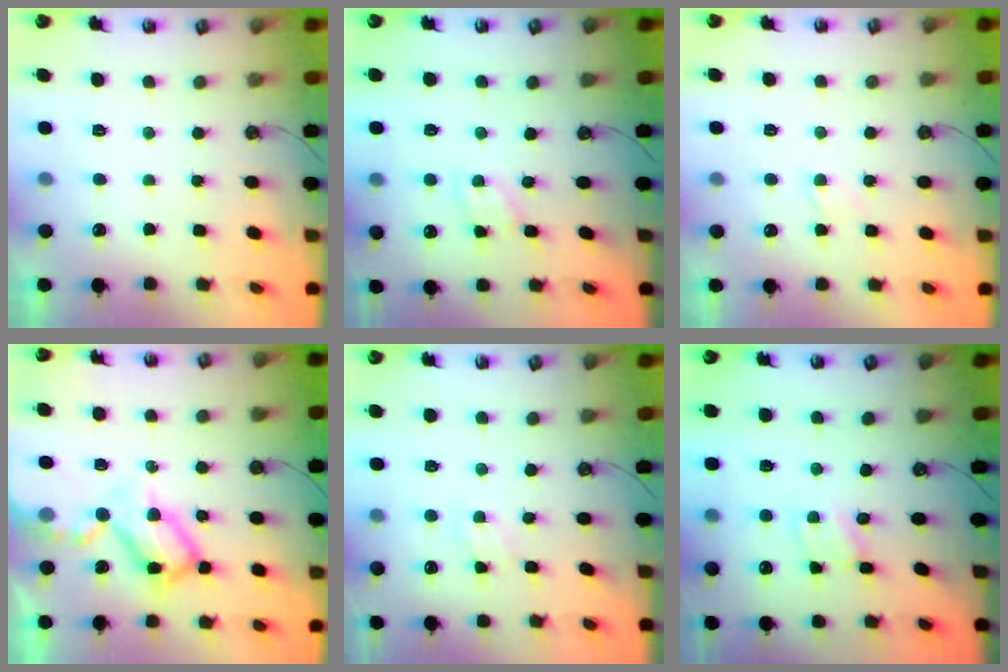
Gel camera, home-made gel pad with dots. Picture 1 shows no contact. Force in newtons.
{"total": 1.9, "press": 1.9, "slide": 0.3}
{"total": 2.7, "press": 2.7, "slide": 0.4}
{"total": 14.7, "press": 14.6, "slide": 1.5}
{"total": 2.4, "press": 2.3, "slide": 0.4}
{"total": 1.5, "press": 1.5, "slide": 0.0}